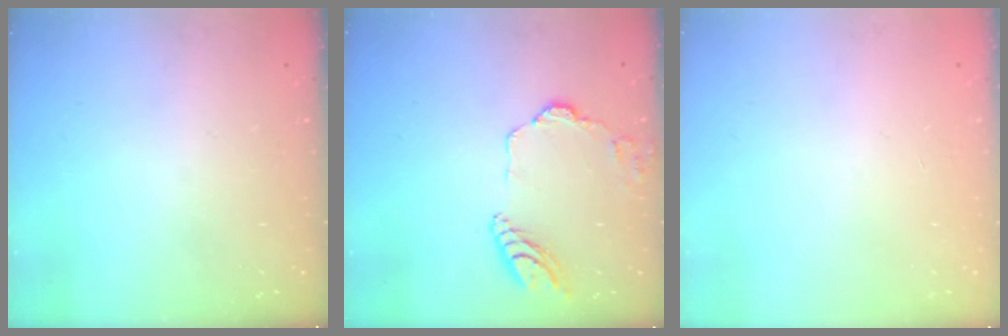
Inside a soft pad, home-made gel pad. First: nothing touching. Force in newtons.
{"total": 12.1, "press": 12.0, "slide": 1.5}
{"total": 0.0}